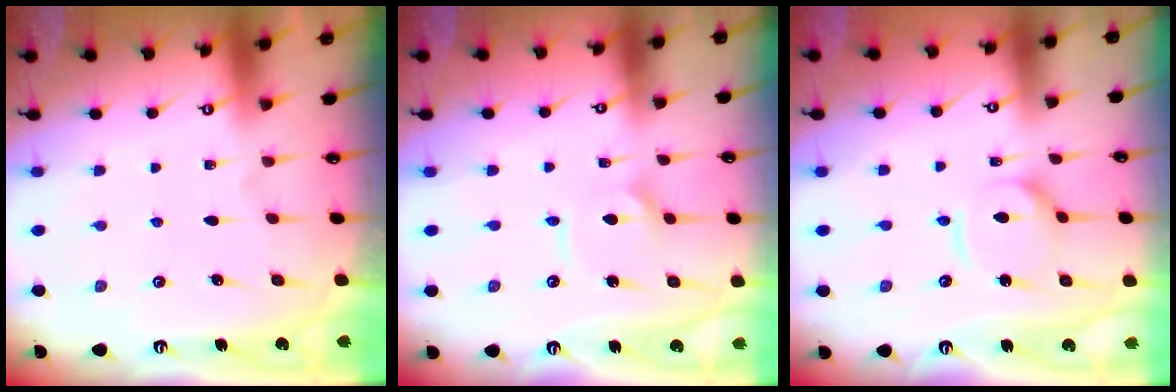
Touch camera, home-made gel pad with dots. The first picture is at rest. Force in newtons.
{"total": 3.3, "press": 3.3, "slide": 0.4}
{"total": 8.8, "press": 8.7, "slide": 0.7}